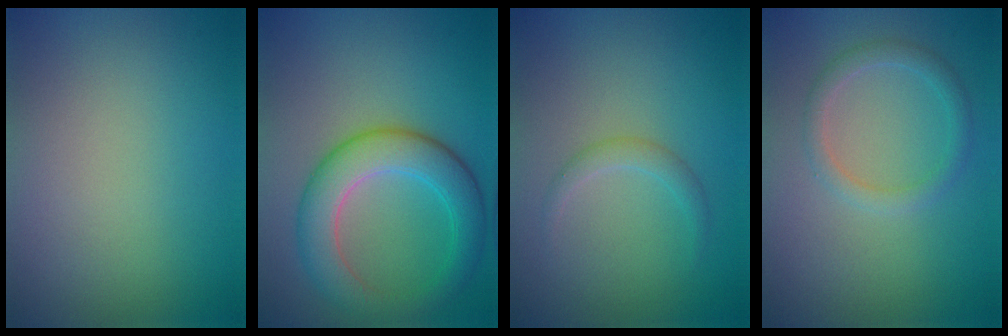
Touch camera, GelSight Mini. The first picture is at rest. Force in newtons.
{"total": 5.8, "press": 5.8, "slide": 0.2}
{"total": 0.9, "press": 0.9, "slide": 0.0}
{"total": 1.9, "press": 1.9, "slide": 0.0}